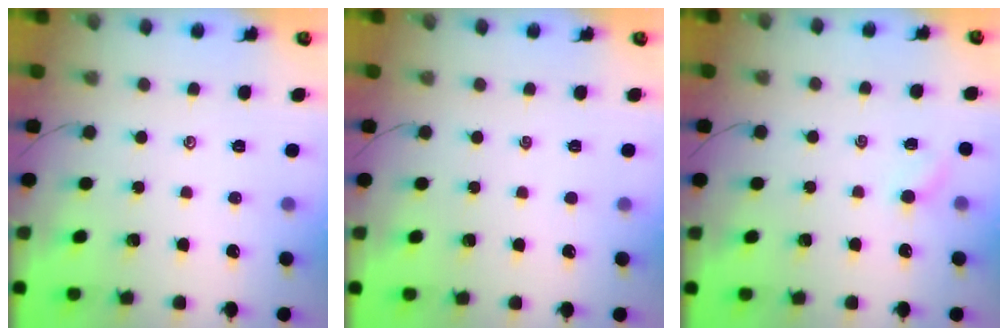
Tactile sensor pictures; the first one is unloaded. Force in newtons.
{"total": 0.0}
{"total": 2.4, "press": 2.3, "slide": 0.8}